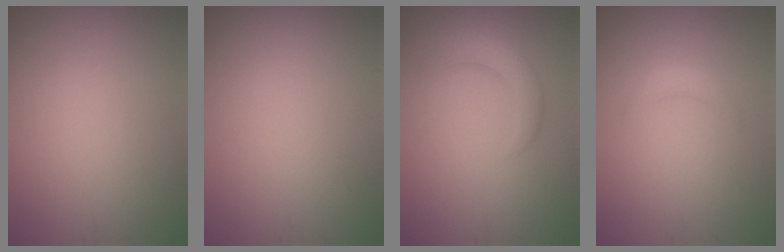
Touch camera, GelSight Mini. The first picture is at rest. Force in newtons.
{"total": 0.0}
{"total": 2.7, "press": 2.7, "slide": 0.1}
{"total": 1.2, "press": 1.2, "slide": 0.1}